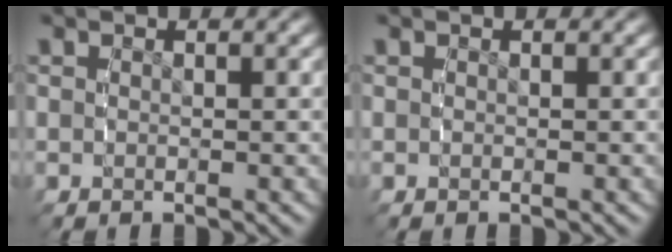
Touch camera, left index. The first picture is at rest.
{"total": 0.0}